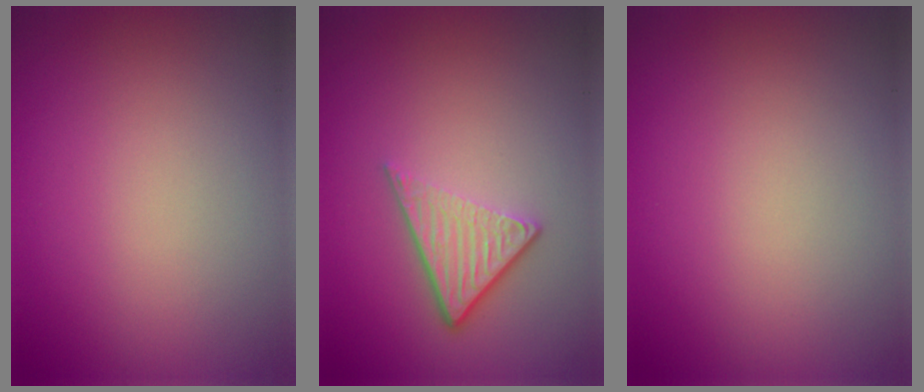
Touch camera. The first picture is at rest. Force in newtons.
{"total": 3.8, "press": 2.6, "slide": 2.8}
{"total": 0.0}